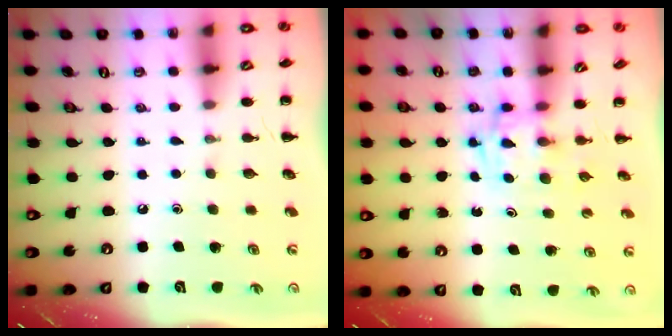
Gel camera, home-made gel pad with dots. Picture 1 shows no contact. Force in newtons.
{"total": 3.4, "press": 3.4, "slide": 0.4}